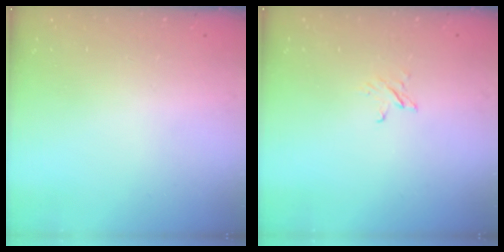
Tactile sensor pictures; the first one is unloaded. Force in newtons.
{"total": 2.4, "press": 2.4, "slide": 0.3}